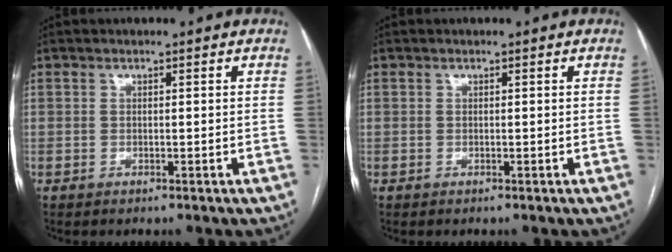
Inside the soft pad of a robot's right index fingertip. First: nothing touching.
{"total": 0.0}